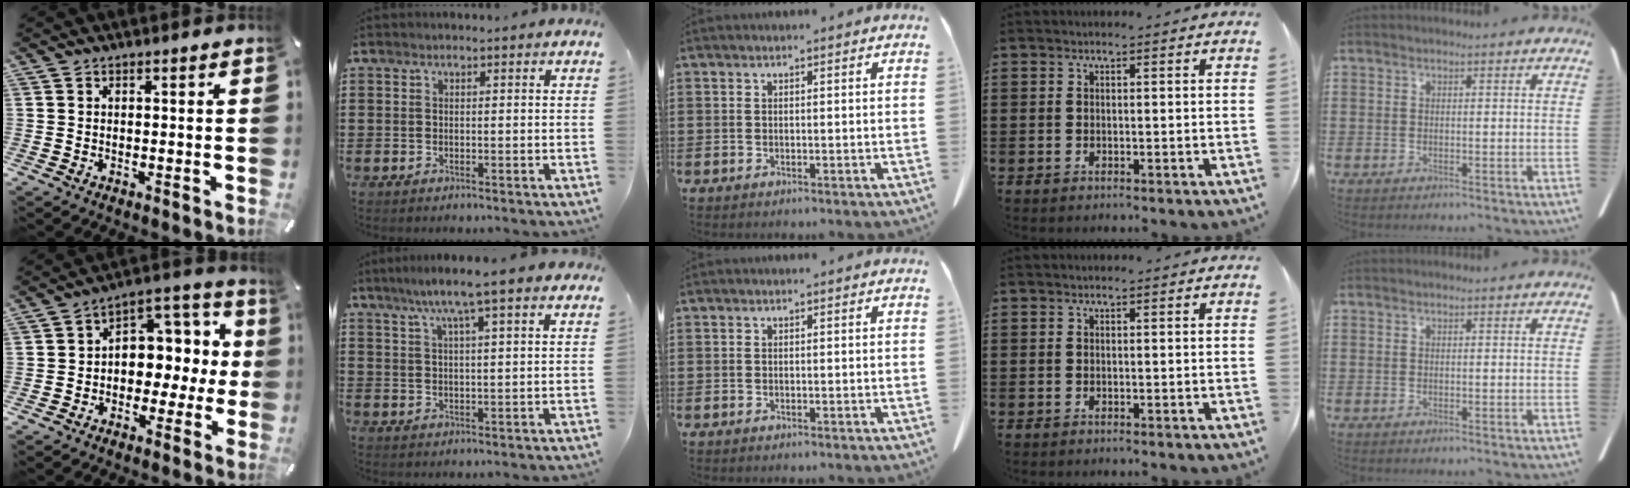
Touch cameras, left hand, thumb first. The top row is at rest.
{"thumb": {"total": 8.4, "force": [0.1, 7.5, 3.9], "torque": [-0.047, -0.003, 0.003]}, "index": {"total": 6.8, "force": [4.7, 0.2, 4.9], "torque": [-0.108, -0.002, 0.080]}}